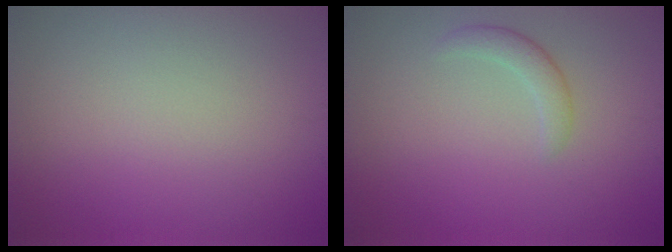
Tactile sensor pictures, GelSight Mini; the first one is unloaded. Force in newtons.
{"total": 1.6, "press": 1.6, "slide": 0.1}